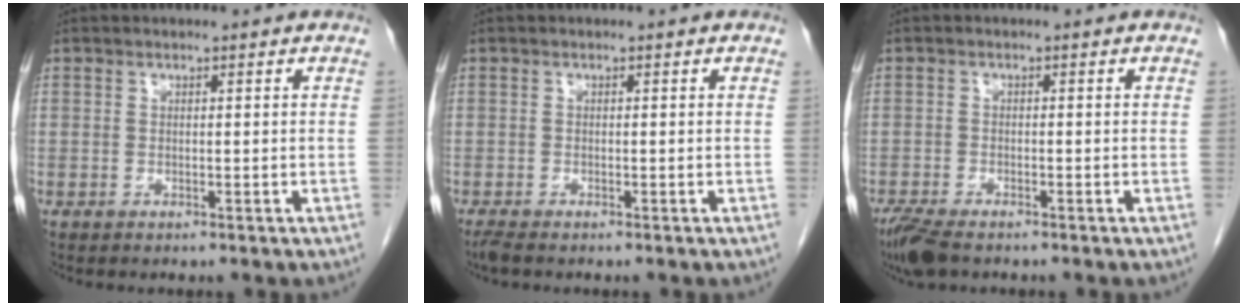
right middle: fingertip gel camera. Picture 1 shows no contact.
{"total": 1.3, "force": [-1.1, 0.2, 0.6], "torque": [-0.022, -0.006, -0.023]}
{"total": 5.0, "force": [-3.9, 1.4, 2.8], "torque": [-0.059, -0.013, -0.069]}